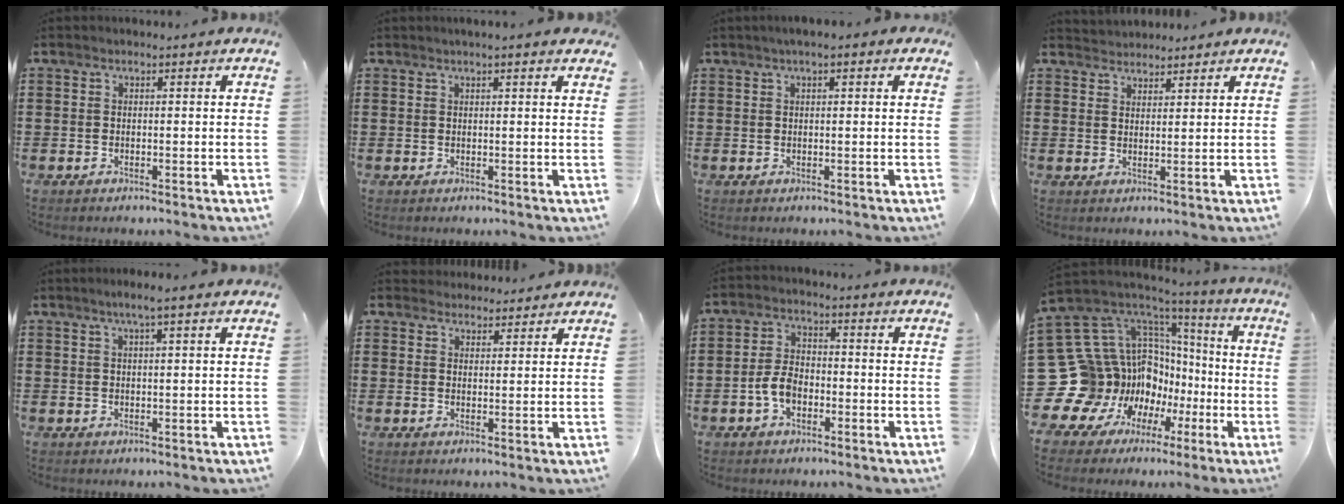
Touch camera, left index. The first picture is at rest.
{"total": 1.4, "force": [1.0, -0.1, 0.9], "torque": [-0.019, 0.000, 0.019]}
{"total": 1.4, "force": [0.5, 0.2, 1.3], "torque": [-0.025, 0.003, 0.009]}
{"total": 2.3, "force": [2.3, 0.4, -0.5], "torque": [0.002, -0.001, 0.045]}
{"total": 2.1, "force": [1.1, -0.1, 1.8], "torque": [-0.035, 0.000, 0.019]}
{"total": 2.5, "force": [2.3, 0.8, -0.1], "torque": [-0.005, 0.000, 0.045]}
{"total": 4.9, "force": [-1.7, 2.9, 3.6], "torque": [-0.091, 0.000, -0.040]}
{"total": 17.0, "force": [-1.8, 15.2, 7.2], "torque": [-0.205, -0.060, 0.026]}